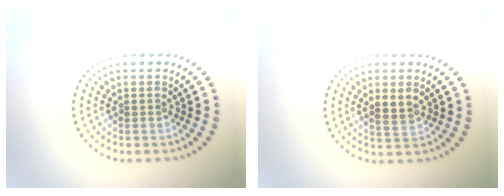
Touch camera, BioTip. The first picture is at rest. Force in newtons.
{"total": 2.1, "press": 2.0, "slide": 0.4}